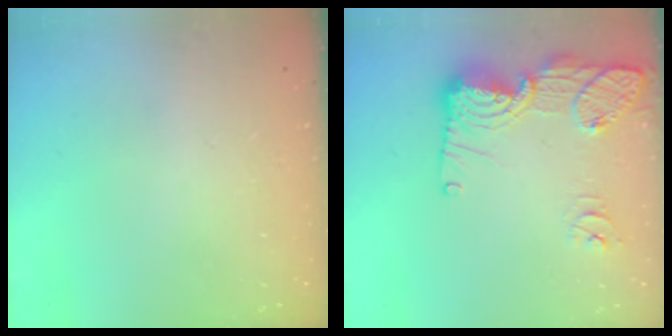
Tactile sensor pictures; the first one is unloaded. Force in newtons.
{"total": 17.6, "press": 17.3, "slide": 3.3}